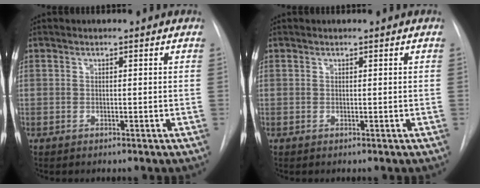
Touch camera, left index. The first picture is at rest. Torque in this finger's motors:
{"motor_torque": [-0.05, 0.05, 0.00, 0.00]}